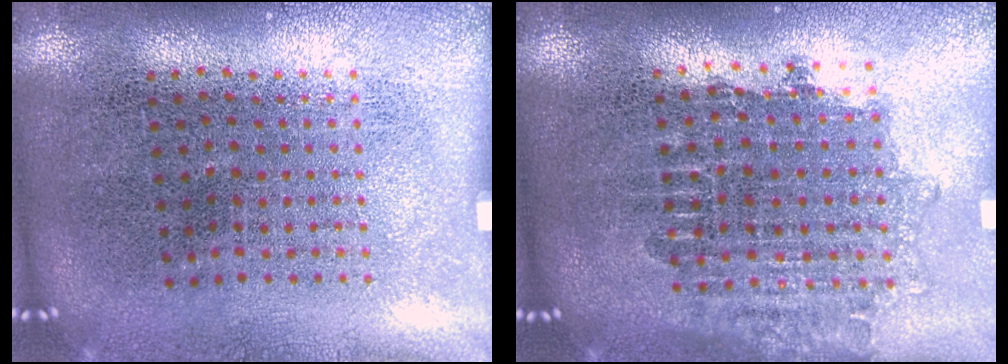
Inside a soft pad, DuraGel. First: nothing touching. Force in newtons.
{"total": 1.7, "press": 1.4, "slide": 1.0}